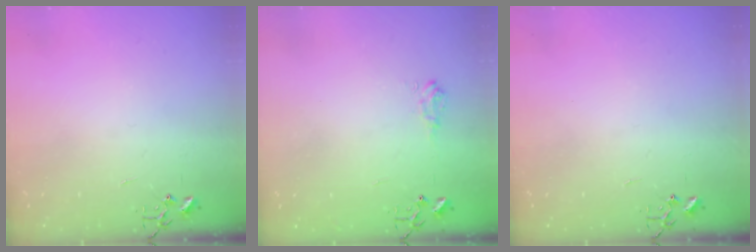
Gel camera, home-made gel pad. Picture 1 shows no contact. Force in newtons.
{"total": 6.8, "press": 6.8, "slide": 0.8}
{"total": 0.0}